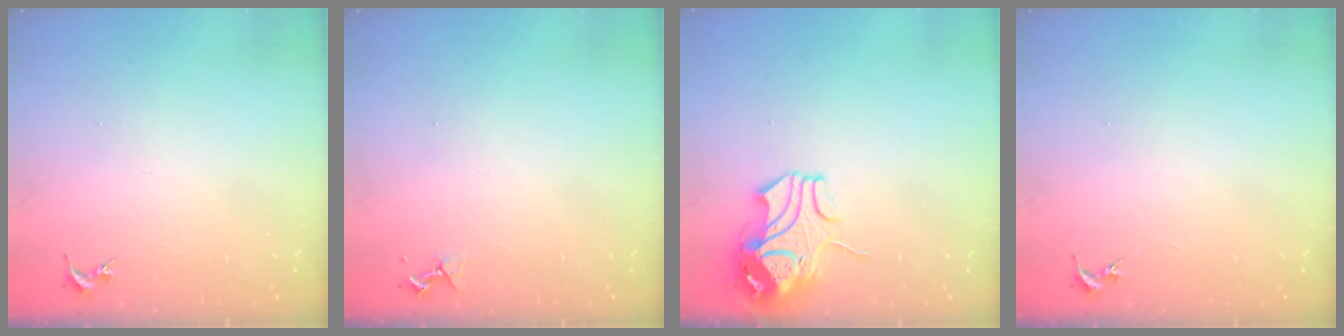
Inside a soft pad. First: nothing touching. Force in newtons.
{"total": 3.8, "press": 3.7, "slide": 0.6}
{"total": 10.5, "press": 10.4, "slide": 1.1}
{"total": 0.0}